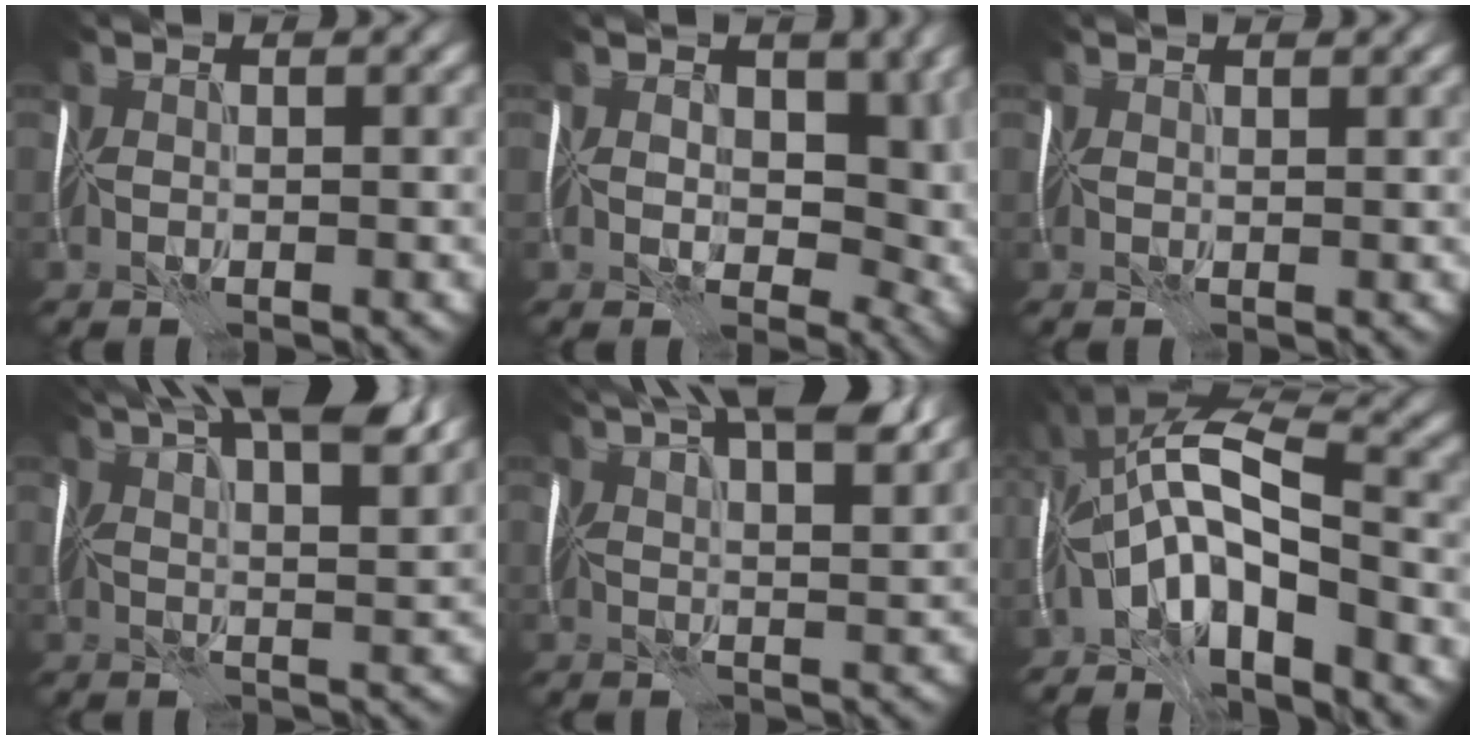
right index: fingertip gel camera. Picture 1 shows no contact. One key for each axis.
{"total": 7.6, "fx": 1.1, "fy": 5.4, "fz": 5.3, "tx": -0.054, "ty": -0.011, "tz": 0.008}
{"total": 1.6, "fx": 1.4, "fy": 0.5, "fz": 0.7, "tx": -0.013, "ty": 0.004, "tz": 0.013}
{"total": 13.5, "fx": 8.3, "fy": 4.3, "fz": 9.7, "tx": -0.131, "ty": 0.035, "tz": 0.088}
{"total": 12.2, "fx": 7.7, "fy": 4.0, "fz": 8.6, "tx": -0.110, "ty": 0.035, "tz": 0.081}
{"total": 9.4, "fx": -3.4, "fy": 3.6, "fz": 8.0, "tx": -0.137, "ty": 0.017, "tz": -0.079}